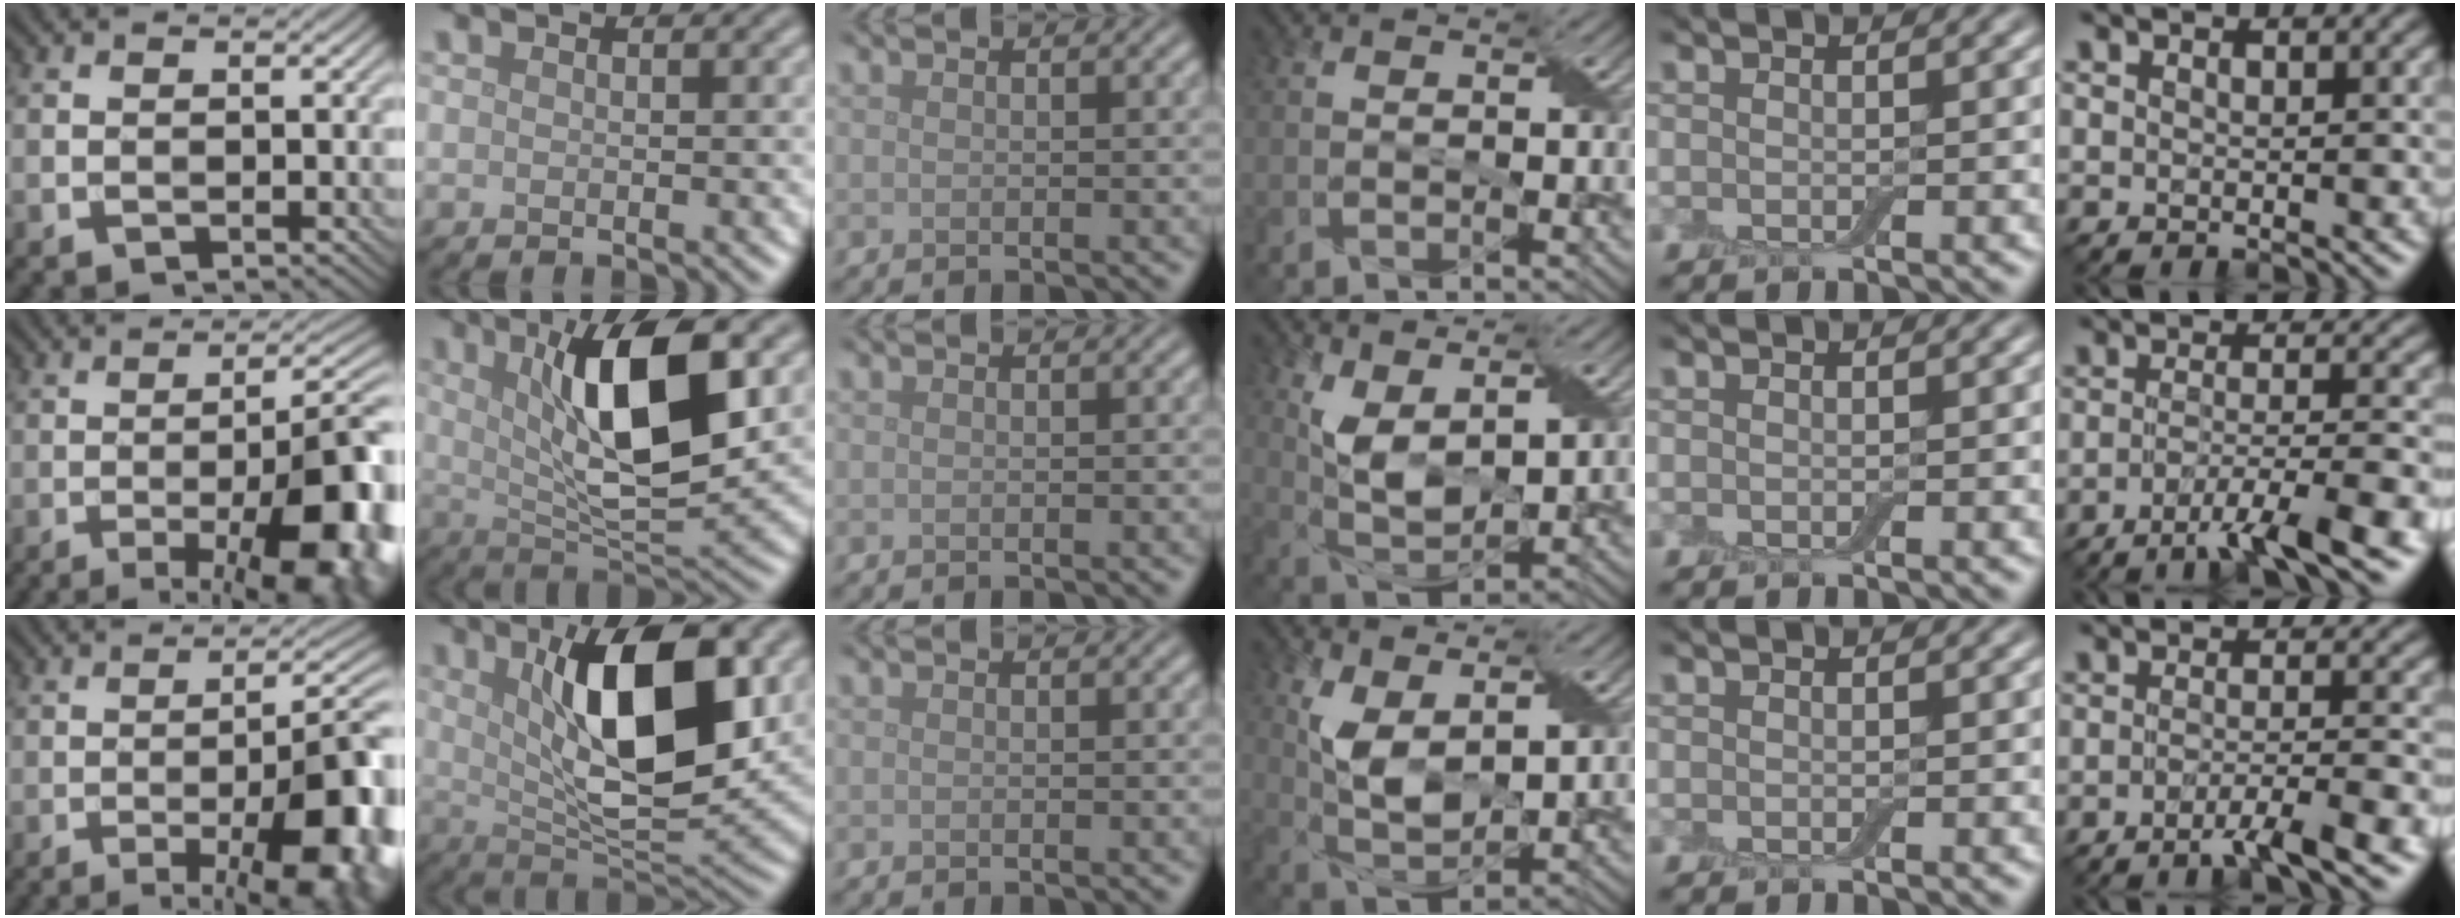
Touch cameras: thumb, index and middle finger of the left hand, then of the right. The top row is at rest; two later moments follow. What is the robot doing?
{"motion": "wrap", "object": "adhesive wrap"}